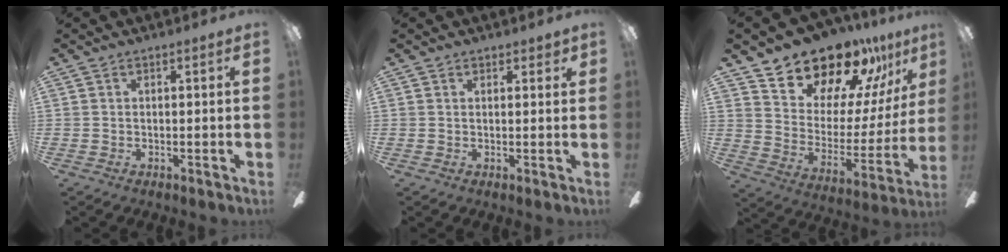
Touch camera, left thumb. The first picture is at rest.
{"total": 1.0, "force": [0.5, 0.5, 0.7], "torque": [-0.007, 0.002, 0.006]}
{"total": 17.9, "force": [16.1, 6.6, 4.3], "torque": [-0.093, -0.134, 0.289]}